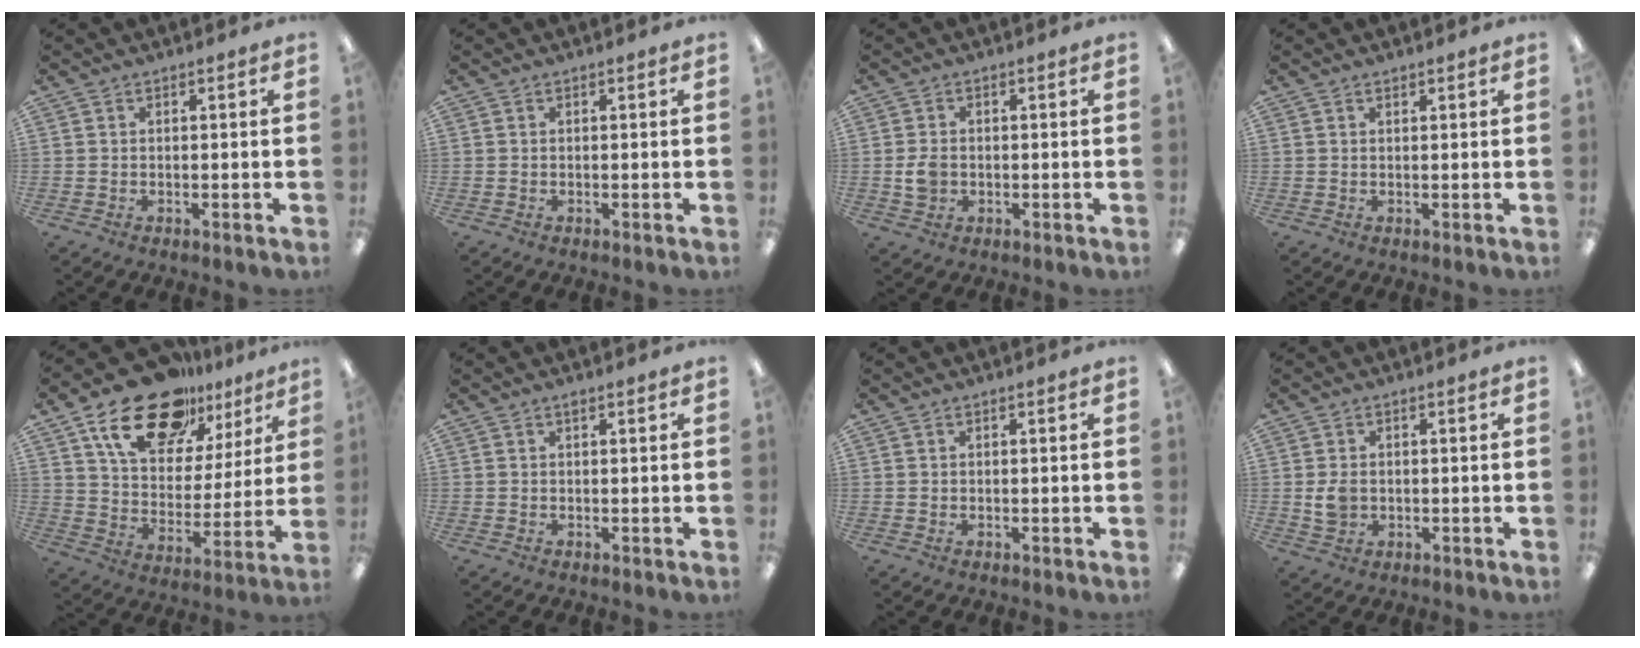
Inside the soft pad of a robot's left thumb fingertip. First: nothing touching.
{"total": 0.0}
{"total": 3.6, "force": [-0.4, 2.8, 2.2], "torque": [-0.039, 0.001, -0.011]}
{"total": 0.6, "force": [0.5, 0.2, 0.2], "torque": [-0.006, 0.001, 0.010]}
{"total": 20.7, "force": [14.2, 10.8, 10.5], "torque": [-0.185, -0.074, 0.251]}
{"total": 0.8, "force": [0.5, 0.2, 0.6], "torque": [-0.014, 0.003, 0.009]}
{"total": 0.0}
{"total": 4.0, "force": [0.3, 3.2, 2.5], "torque": [-0.046, 0.000, 0.004]}